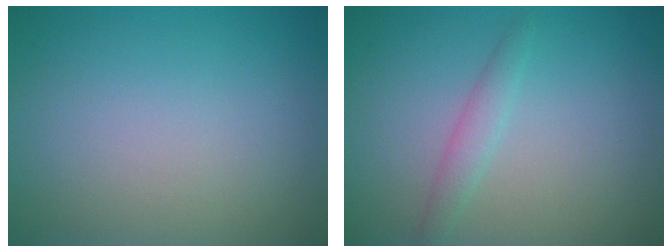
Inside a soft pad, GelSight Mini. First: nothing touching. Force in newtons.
{"total": 1.5, "press": 1.5, "slide": 0.1}